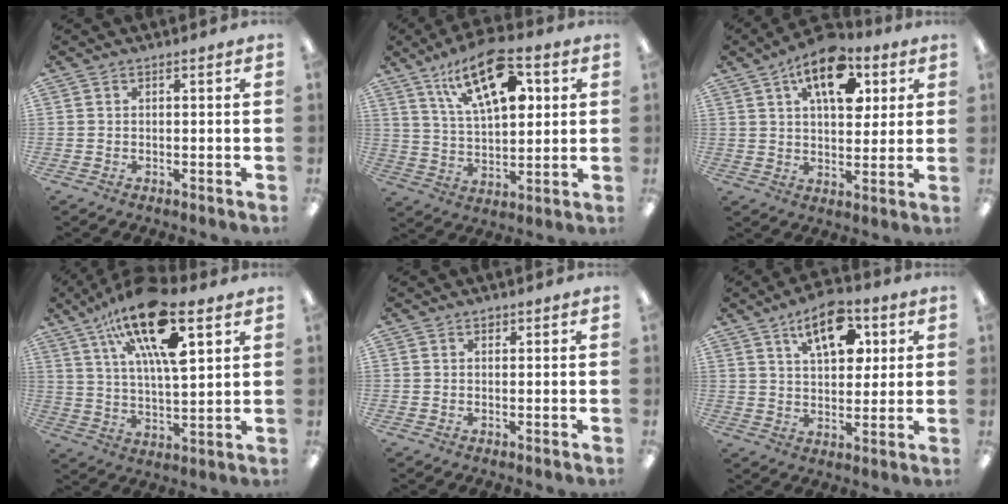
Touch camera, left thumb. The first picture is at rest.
{"total": 18.5, "force": [9.4, 8.5, 13.5], "torque": [-0.217, -0.031, 0.158]}
{"total": 15.1, "force": [7.2, 8.1, 10.6], "torque": [-0.148, -0.019, 0.121]}
{"total": 19.1, "force": [11.0, 6.4, 14.3], "torque": [-0.249, -0.044, 0.181]}
{"total": 0.8, "force": [0.5, 0.5, 0.2], "torque": [0.003, -0.002, 0.008]}
{"total": 12.9, "force": [6.4, 6.8, 8.9], "torque": [-0.127, -0.017, 0.108]}